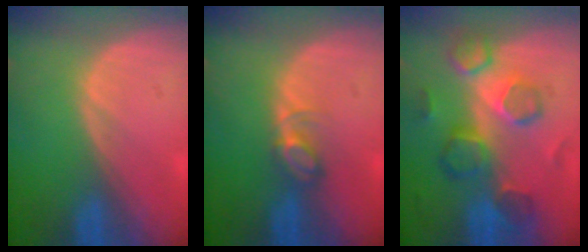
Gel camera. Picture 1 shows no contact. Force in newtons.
{"total": 2.8, "press": 2.8, "slide": 0.4}
{"total": 8.7, "press": 8.4, "slide": 2.2}